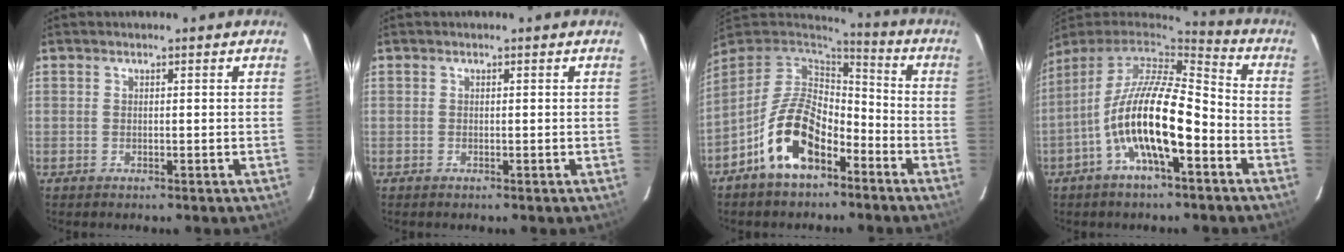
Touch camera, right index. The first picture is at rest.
{"total": 0.0}
{"total": 14.3, "force": [-7.3, 7.7, 9.5], "torque": [-0.189, 0.011, -0.127]}
{"total": 15.9, "force": [-5.9, 4.6, 14.1], "torque": [-0.263, -0.008, -0.114]}